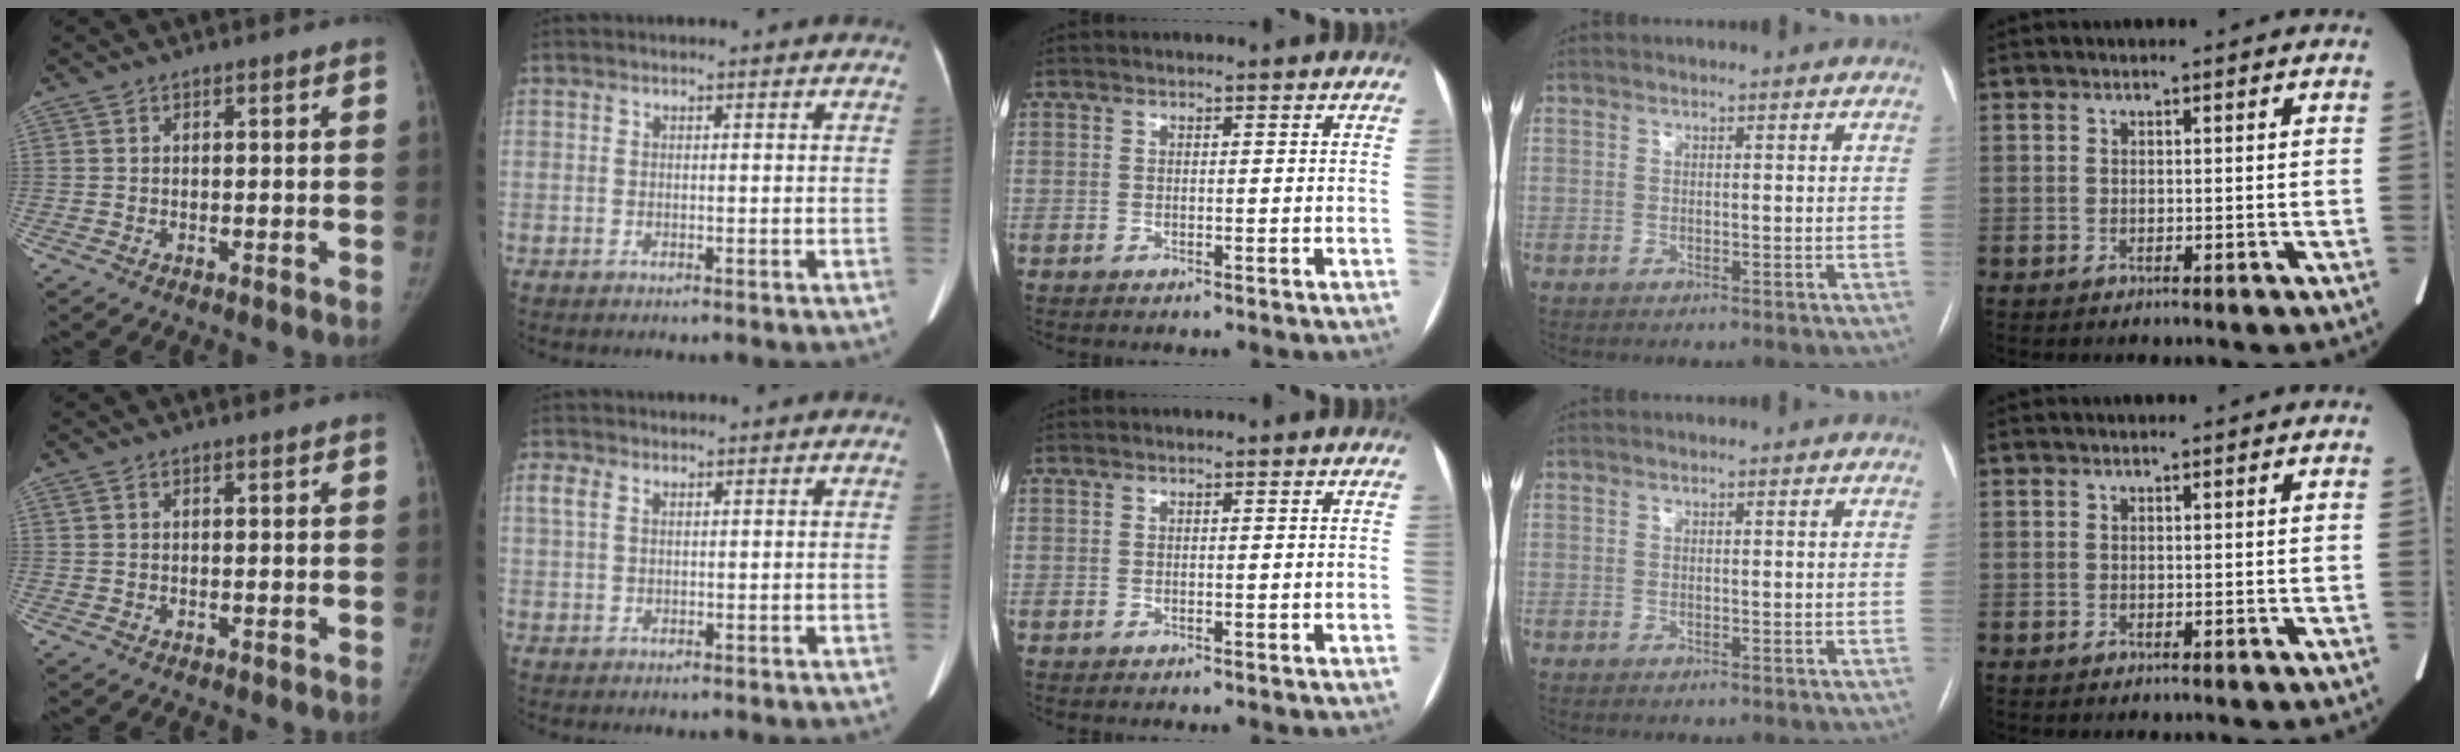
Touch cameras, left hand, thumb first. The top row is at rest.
{"thumb": {"total": 0.5, "force": [0.2, 0.3, 0.4], "torque": [-0.006, 0.010, 0.006]}, "index": {"total": 2.2, "force": [1.0, 1.2, 1.5], "torque": [-0.044, 0.021, 0.026]}}